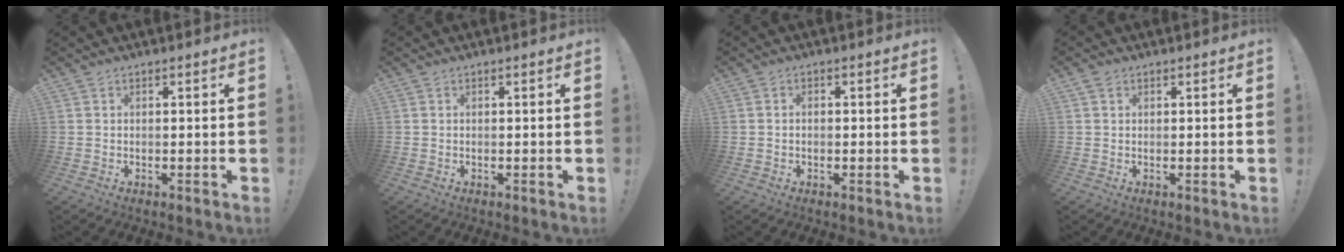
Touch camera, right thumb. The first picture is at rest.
{"total": 0.0}
{"total": 0.9, "force": [-0.4, 0.5, 0.6], "torque": [-0.013, 0.003, -0.008]}
{"total": 1.2, "force": [0.8, 0.8, 0.4], "torque": [-0.006, 0.000, 0.014]}